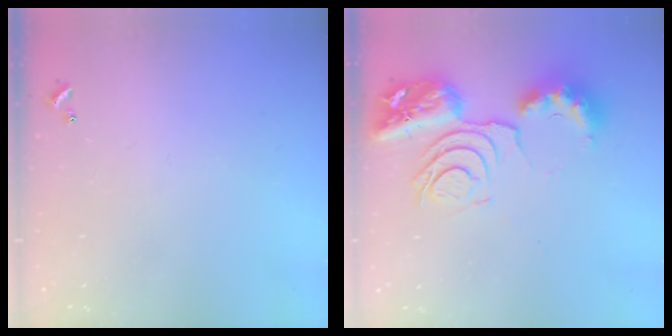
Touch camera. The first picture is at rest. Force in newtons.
{"total": 17.1, "press": 17.0, "slide": 1.8}